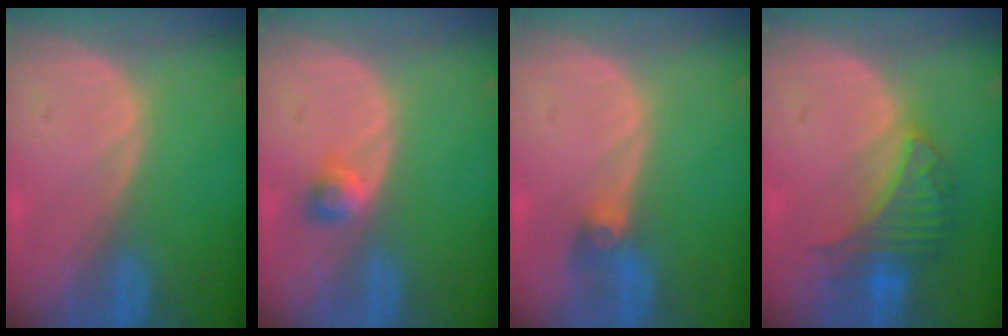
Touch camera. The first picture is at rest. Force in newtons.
{"total": 2.6, "press": 2.2, "slide": 1.4}
{"total": 3.0, "press": 2.6, "slide": 1.4}
{"total": 6.6, "press": 6.4, "slide": 1.6}